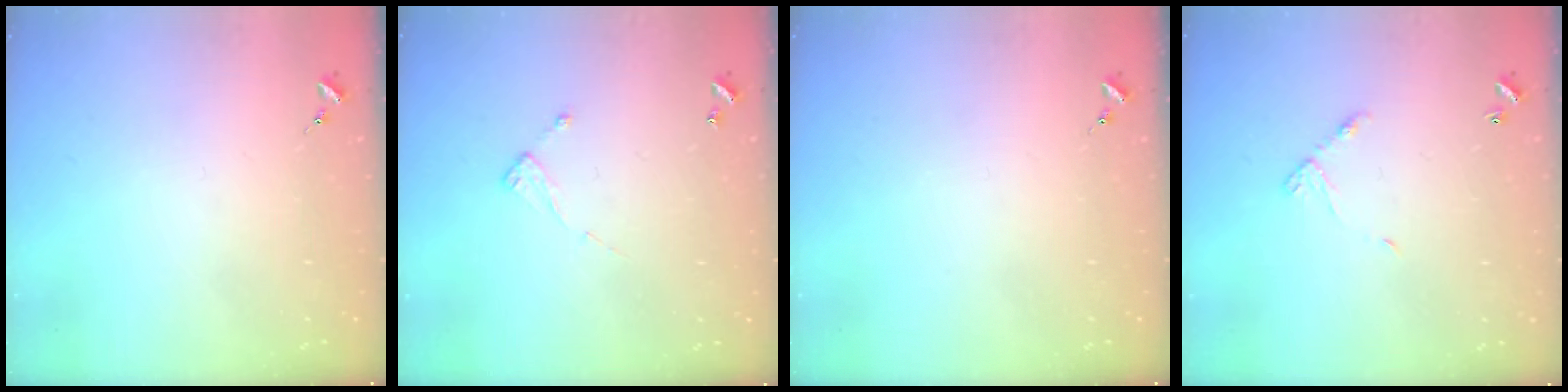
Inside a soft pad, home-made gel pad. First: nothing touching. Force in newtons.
{"total": 6.4, "press": 6.4, "slide": 0.4}
{"total": 0.0}
{"total": 6.2, "press": 6.2, "slide": 0.4}